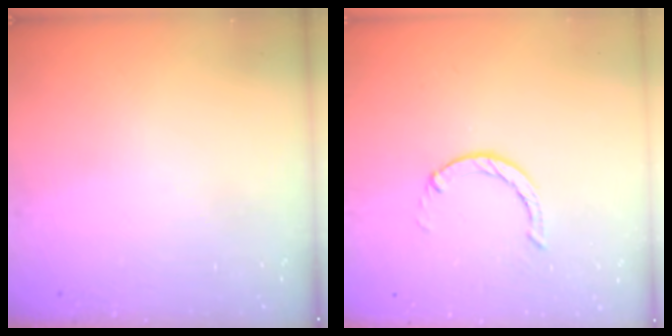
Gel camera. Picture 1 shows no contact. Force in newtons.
{"total": 1.0, "press": 0.9, "slide": 0.3}